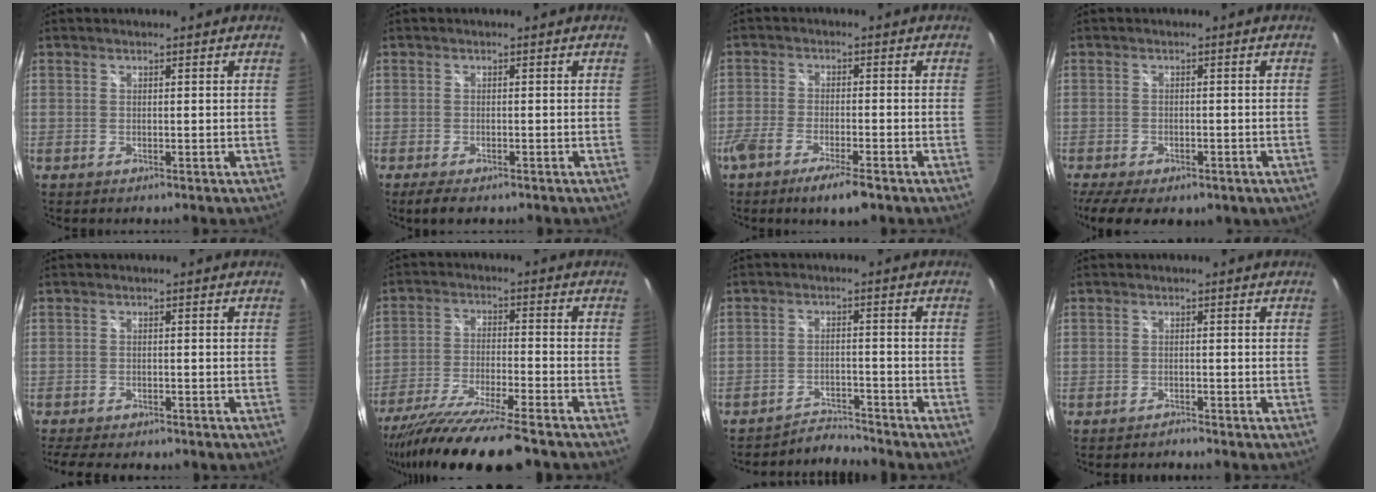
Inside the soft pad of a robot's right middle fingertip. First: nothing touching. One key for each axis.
{"total": 3.6, "fx": -2.6, "fy": 1.2, "fz": 2.2, "tx": -0.047, "ty": -0.017, "tz": -0.042}
{"total": 8.1, "fx": -5.7, "fy": 1.5, "fz": 5.5, "tx": -0.126, "ty": -0.023, "tz": -0.105}
{"total": 11.2, "fx": -7.0, "fy": 5.6, "fz": 6.7, "tx": -0.155, "ty": -0.035, "tz": -0.097}
{"total": 8.4, "fx": -7.0, "fy": 2.6, "fz": 3.9, "tx": -0.089, "ty": -0.022, "tz": -0.106}
{"total": 16.8, "fx": -14.1, "fy": 0.6, "fz": 9.0, "tx": -0.180, "ty": -0.045, "tz": -0.238}
{"total": 4.9, "fx": -4.8, "fy": -0.3, "fz": -0.7, "tx": 0.000, "ty": 0.013, "tz": -0.084}
{"total": 1.4, "fx": -1.4, "fy": 0.0, "fz": 0.1, "tx": -0.006, "ty": -0.002, "tz": -0.022}